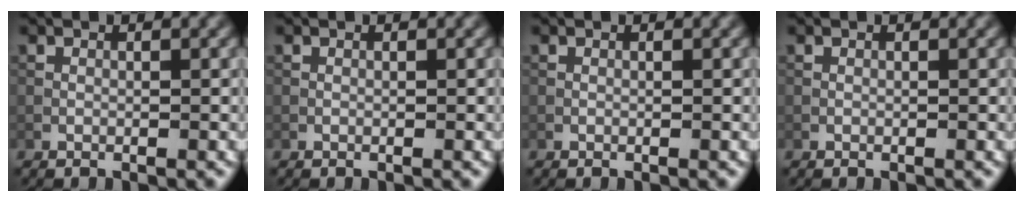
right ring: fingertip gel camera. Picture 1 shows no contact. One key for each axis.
{"total": 0.0}
{"total": 0.0}
{"total": 0.0}